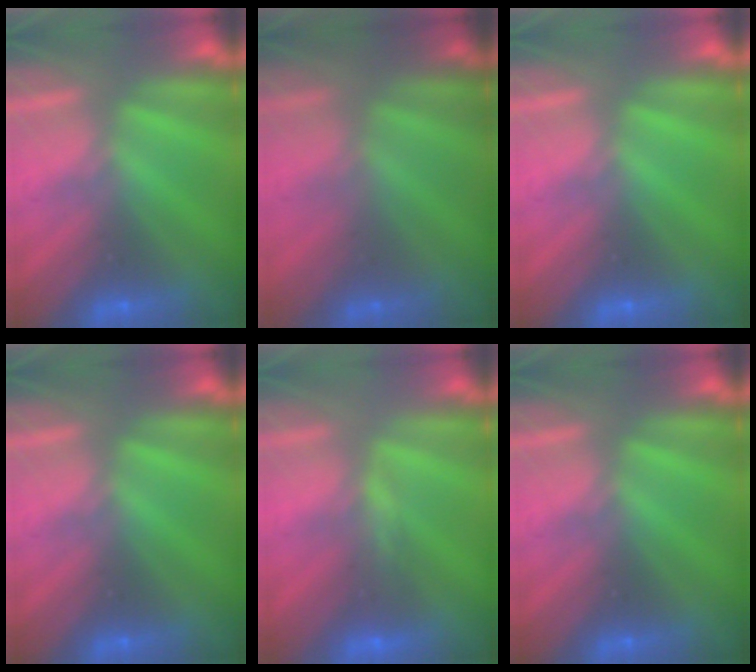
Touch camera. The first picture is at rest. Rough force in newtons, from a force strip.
{"total": 1.0}
{"total": 0.0}
{"total": 0.0}
{"total": 4.8}
{"total": 0.0}